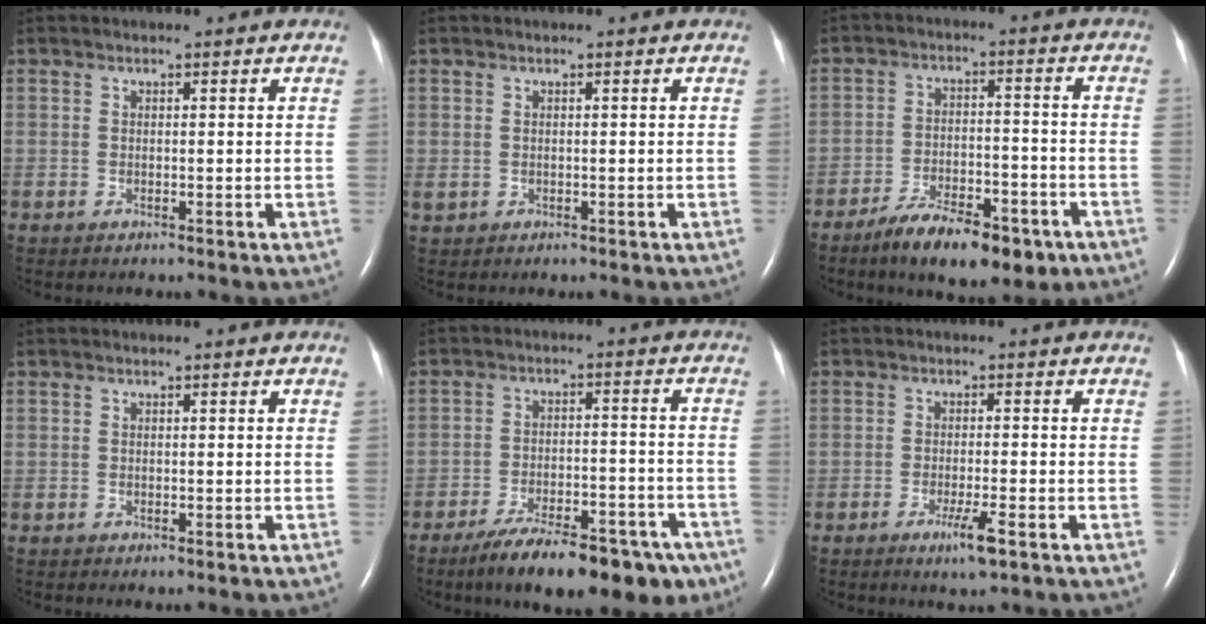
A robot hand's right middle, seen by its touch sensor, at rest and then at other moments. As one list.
[{"total": 0.9, "force": [0.0, 0.7, 0.5], "torque": [-0.015, -0.001, 0.005]}, {"total": 11.5, "force": [-7.8, 4.1, 7.5], "torque": [-0.120, -0.004, -0.119]}, {"total": 0.0}, {"total": 17.3, "force": [-12.7, 5.7, 10.1], "torque": [-0.112, 0.011, -0.185]}, {"total": 4.0, "force": [-2.2, 0.0, 3.3], "torque": [-0.064, -0.009, -0.039]}]